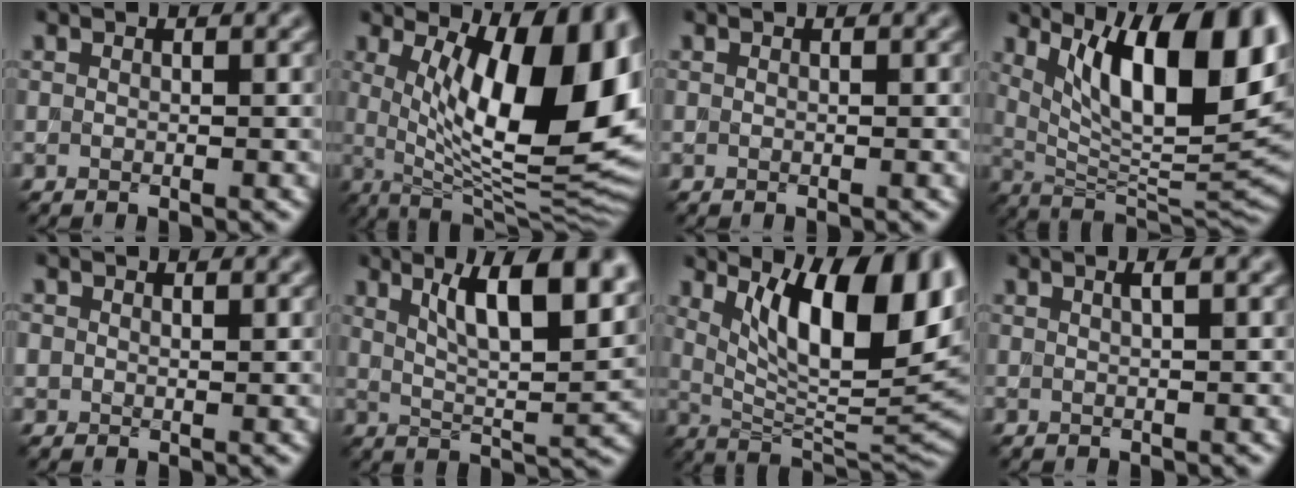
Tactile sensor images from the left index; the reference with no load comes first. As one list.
[{"total": 14.5, "force": [2.9, 5.0, 13.3], "torque": [-0.168, -0.012, 0.046]}, {"total": 0.0}, {"total": 14.2, "force": [5.6, 4.6, 12.3], "torque": [-0.164, 0.000, 0.093]}, {"total": 1.0, "force": [0.4, 0.8, 0.3], "torque": [-0.002, -0.001, 0.008]}, {"total": 10.3, "force": [4.8, 3.2, 8.6], "torque": [-0.108, 0.010, 0.069]}, {"total": 13.0, "force": [4.4, 4.5, 11.4], "torque": [-0.153, -0.002, 0.074]}, {"total": 1.1, "force": [0.5, 0.1, 1.0], "torque": [-0.016, 0.002, 0.006]}]